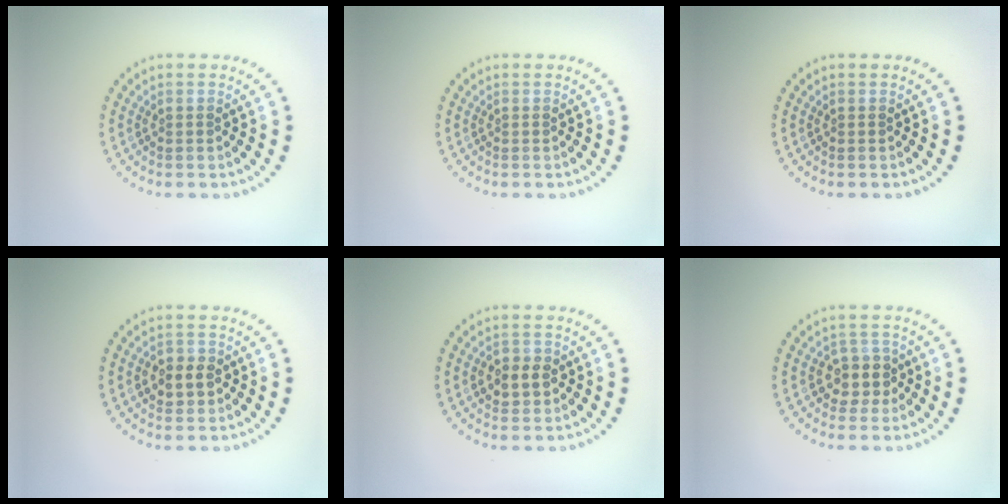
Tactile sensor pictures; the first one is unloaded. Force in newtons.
{"total": 0.0}
{"total": 0.0}
{"total": 2.4, "press": 2.4, "slide": 0.4}
{"total": 2.4, "press": 2.4, "slide": 0.4}
{"total": 2.6, "press": 2.3, "slide": 1.1}